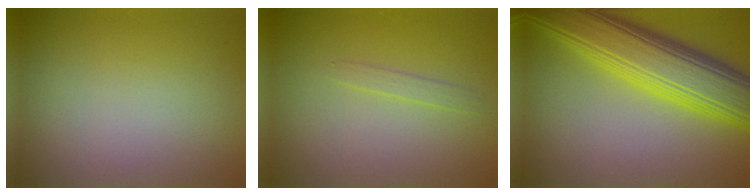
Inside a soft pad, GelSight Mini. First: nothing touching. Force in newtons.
{"total": 1.0, "press": 1.0, "slide": 0.1}
{"total": 9.6, "press": 9.6, "slide": 0.3}